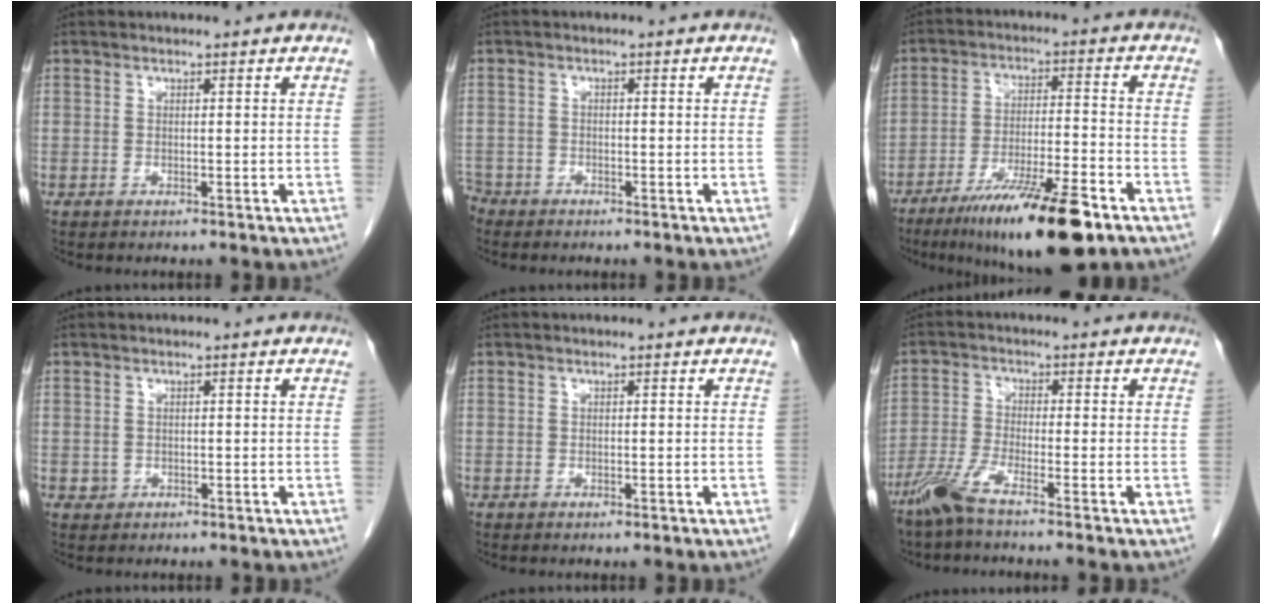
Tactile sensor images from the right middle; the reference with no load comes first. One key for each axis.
{"total": 3.1, "fx": -2.7, "fy": 1.4, "fz": 0.1, "tx": -0.006, "ty": -0.001, "tz": -0.053}
{"total": 15.7, "fx": -10.1, "fy": 1.9, "fz": 11.9, "tx": -0.184, "ty": -0.026, "tz": -0.166}
{"total": 0.8, "fx": -0.1, "fy": 0.7, "fz": 0.2, "tx": -0.002, "ty": 0.002, "tz": 0.000}
{"total": 0.0}
{"total": 4.9, "fx": -3.9, "fy": -0.4, "fz": 3.0, "tx": -0.071, "ty": -0.015, "tz": -0.088}